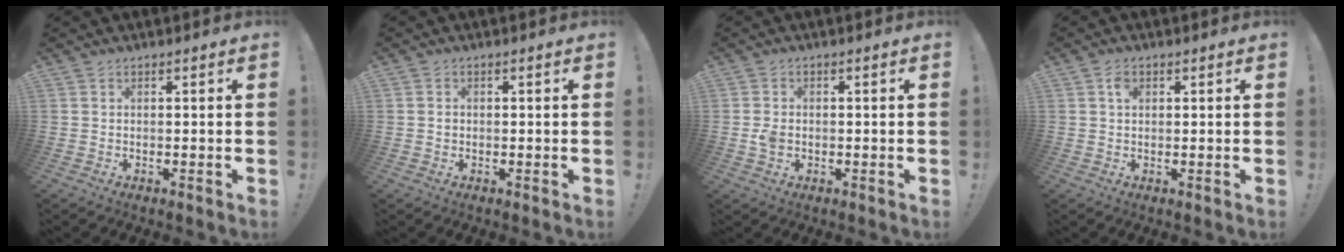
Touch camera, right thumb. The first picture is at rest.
{"total": 0.7, "force": [-0.1, 0.7, 0.1], "torque": [-0.003, 0.004, -0.002]}
{"total": 2.6, "force": [-0.7, 1.9, 1.5], "torque": [-0.023, 0.005, -0.012]}
{"total": 1.9, "force": [0.6, 1.4, 1.2], "torque": [-0.018, 0.000, 0.009]}